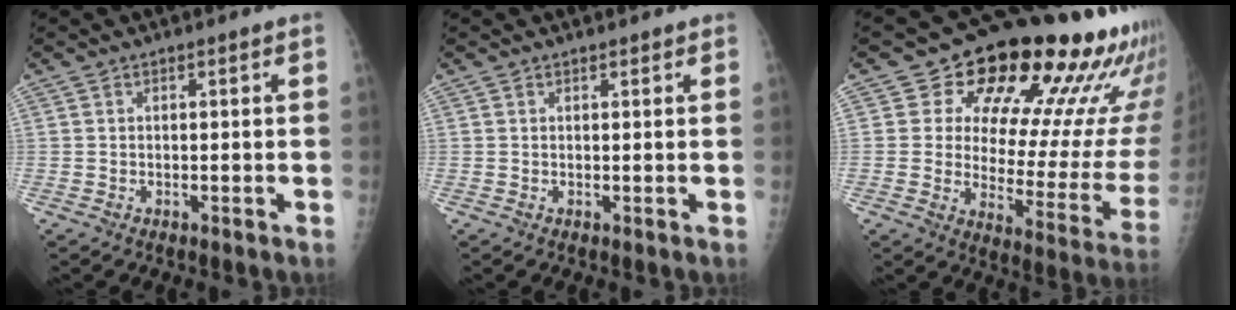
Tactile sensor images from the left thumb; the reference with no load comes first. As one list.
[{"total": 0.8, "force": [0.7, 0.3, 0.1], "torque": [0.000, -0.002, 0.010]}, {"total": 24.0, "force": [16.3, 9.6, 14.9], "torque": [-0.158, -0.092, 0.208]}]